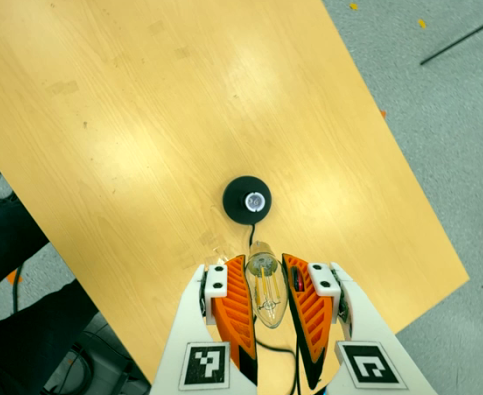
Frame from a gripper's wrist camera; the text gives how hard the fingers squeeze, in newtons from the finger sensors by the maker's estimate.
{"total": 18.1, "left": 19.6, "right": 16.7}